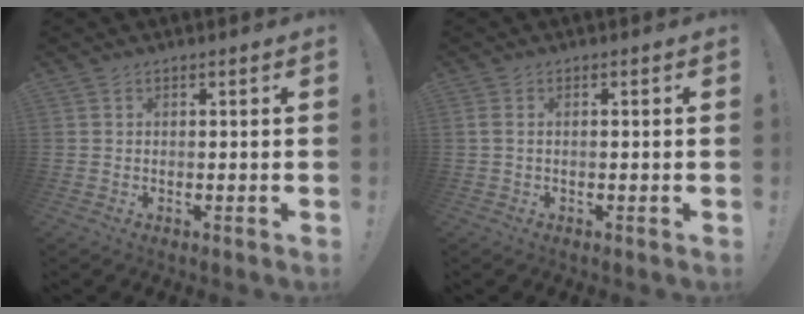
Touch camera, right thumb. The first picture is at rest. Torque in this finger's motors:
{"motor_torque": [0.01, -0.08, -0.08, 0.04, 0.04]}